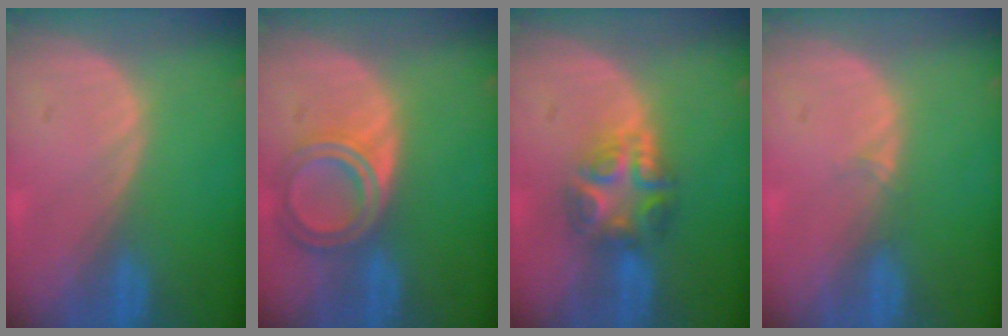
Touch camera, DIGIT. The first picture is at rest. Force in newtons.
{"total": 6.4, "press": 5.7, "slide": 2.8}
{"total": 6.8, "press": 6.2, "slide": 2.9}
{"total": 0.9, "press": 0.6, "slide": 0.7}